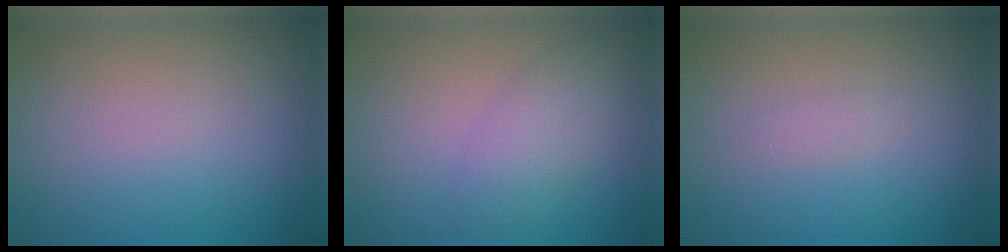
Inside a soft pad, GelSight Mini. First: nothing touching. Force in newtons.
{"total": 3.0, "press": 3.0, "slide": 0.1}
{"total": 0.8, "press": 0.8, "slide": 0.0}